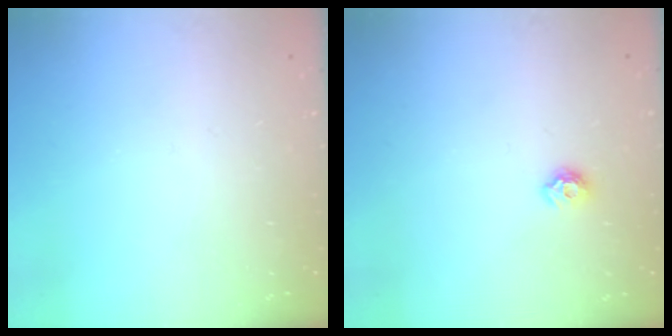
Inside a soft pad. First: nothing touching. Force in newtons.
{"total": 6.1, "press": 6.1, "slide": 0.8}